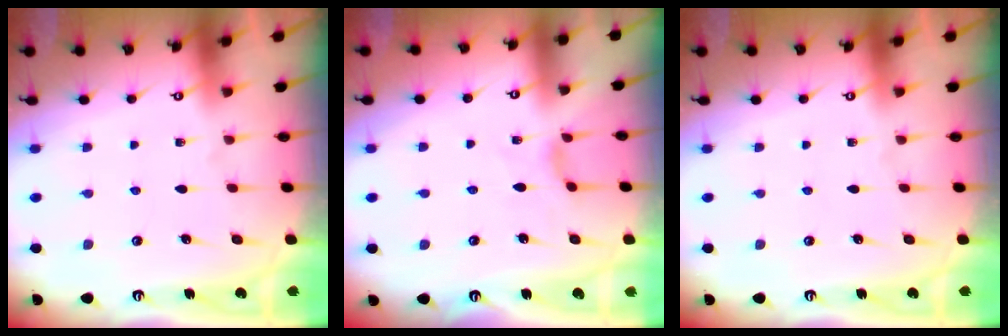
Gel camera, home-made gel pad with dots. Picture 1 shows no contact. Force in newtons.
{"total": 3.1, "press": 3.0, "slide": 0.5}
{"total": 0.0}